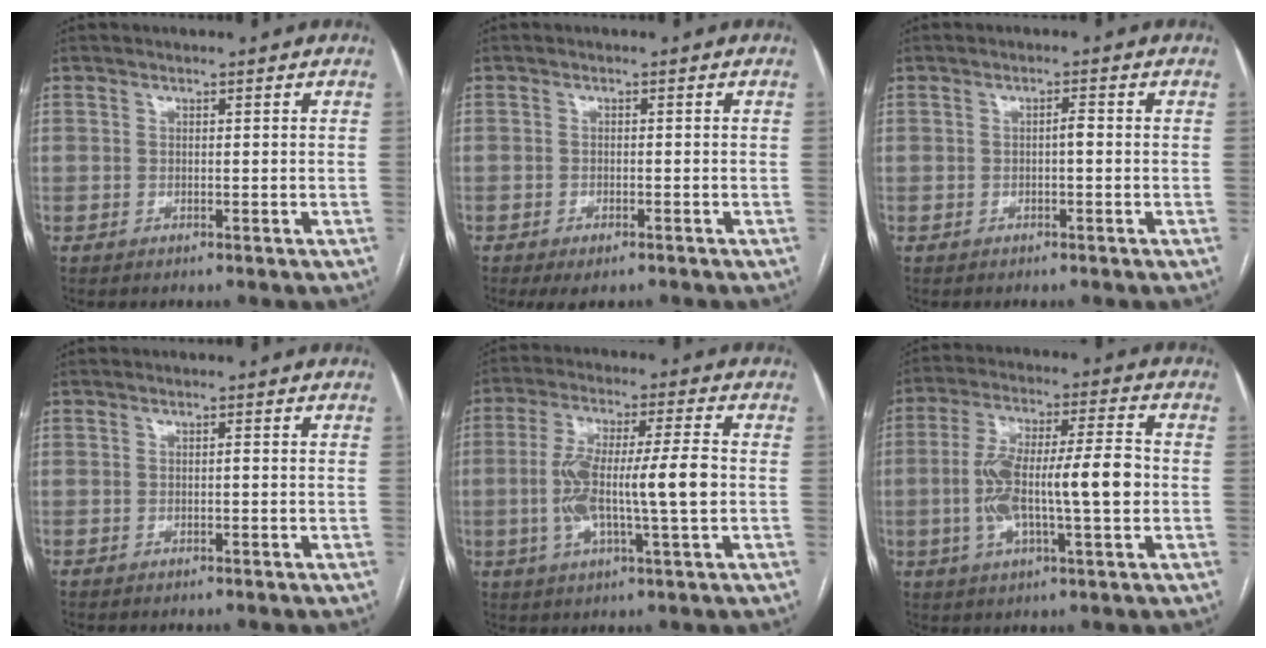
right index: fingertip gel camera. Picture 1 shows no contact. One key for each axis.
{"total": 3.3, "fx": -2.4, "fy": 1.2, "fz": 1.9, "tx": -0.028, "ty": -0.005, "tz": -0.031}
{"total": 1.2, "fx": -0.2, "fy": 0.2, "fz": 1.1, "tx": -0.018, "ty": 0.002, "tz": -0.003}
{"total": 0.0}
{"total": 12.1, "fx": -1.0, "fy": 1.1, "fz": 12.0, "tx": -0.229, "ty": 0.012, "tz": -0.018}
{"total": 13.7, "fx": -1.3, "fy": 2.5, "fz": 13.4, "tx": -0.248, "ty": 0.020, "tz": -0.021}